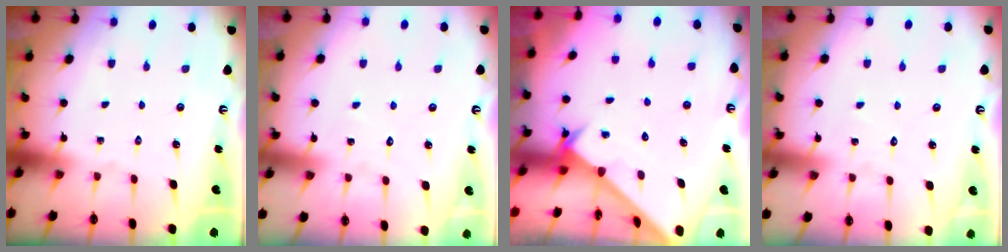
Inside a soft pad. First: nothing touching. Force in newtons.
{"total": 3.4, "press": 3.4, "slide": 0.4}
{"total": 2.5, "press": 2.5, "slide": 0.2}
{"total": 3.4, "press": 3.4, "slide": 0.4}